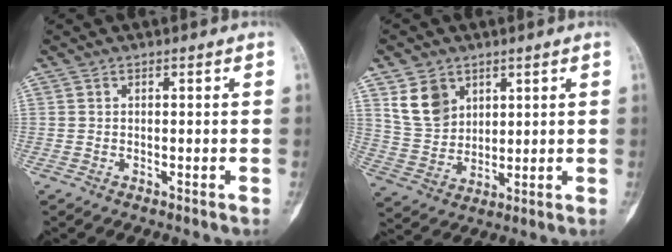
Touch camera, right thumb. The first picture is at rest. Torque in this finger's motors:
{"motor_torque": [0.30, 1.05, 0.05, 0.11, 0.02]}